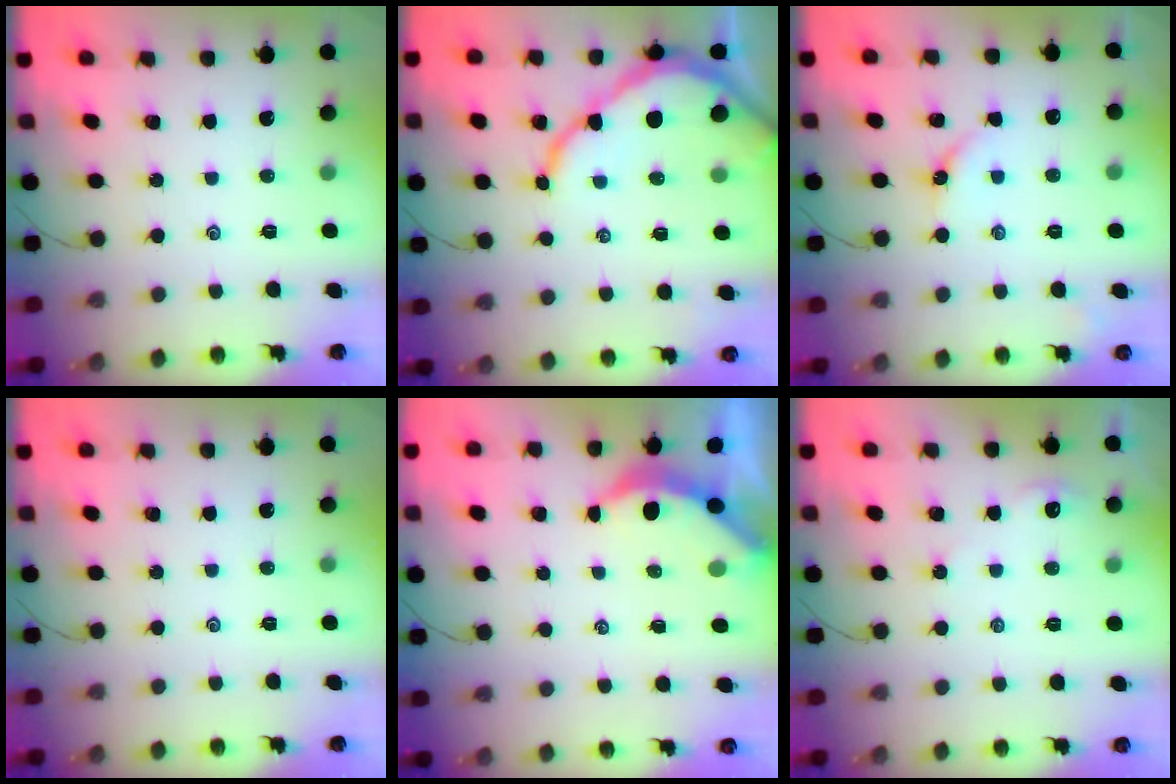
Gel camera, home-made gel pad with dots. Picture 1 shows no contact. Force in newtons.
{"total": 9.7, "press": 9.7, "slide": 1.3}
{"total": 5.1, "press": 5.0, "slide": 0.8}
{"total": 0.0}
{"total": 4.0, "press": 3.9, "slide": 0.5}
{"total": 2.6, "press": 2.6, "slide": 0.3}